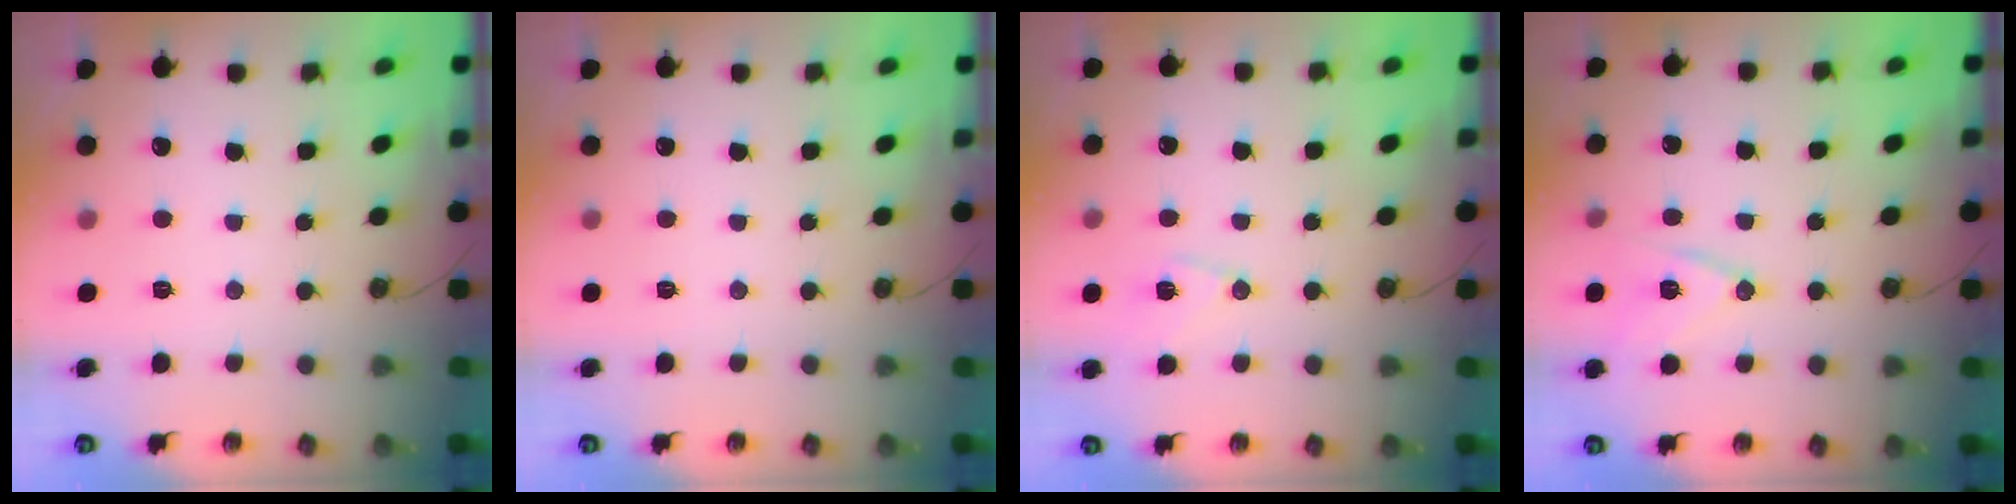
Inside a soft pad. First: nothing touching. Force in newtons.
{"total": 0.0}
{"total": 7.8, "press": 7.4, "slide": 2.5}
{"total": 11.4, "press": 10.9, "slide": 3.4}